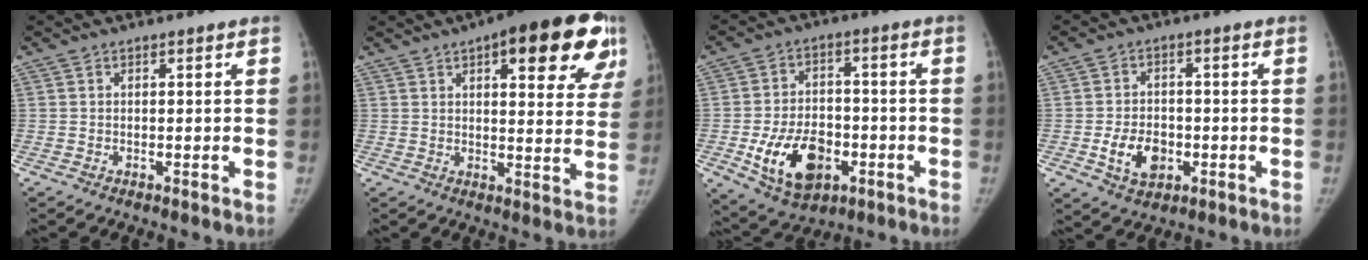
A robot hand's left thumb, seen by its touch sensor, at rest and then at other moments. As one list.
[{"total": 20.7, "force": [10.3, 7.6, 16.2], "torque": [-0.168, -0.018, 0.126]}, {"total": 14.0, "force": [-4.5, 9.1, 9.6], "torque": [-0.138, 0.015, -0.062]}, {"total": 7.6, "force": [-2.0, 5.4, 4.9], "torque": [-0.068, 0.006, -0.028]}]